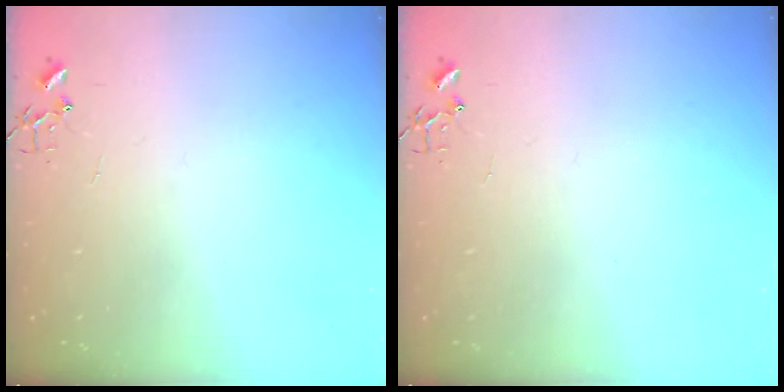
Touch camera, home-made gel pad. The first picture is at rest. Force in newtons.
{"total": 0.0}